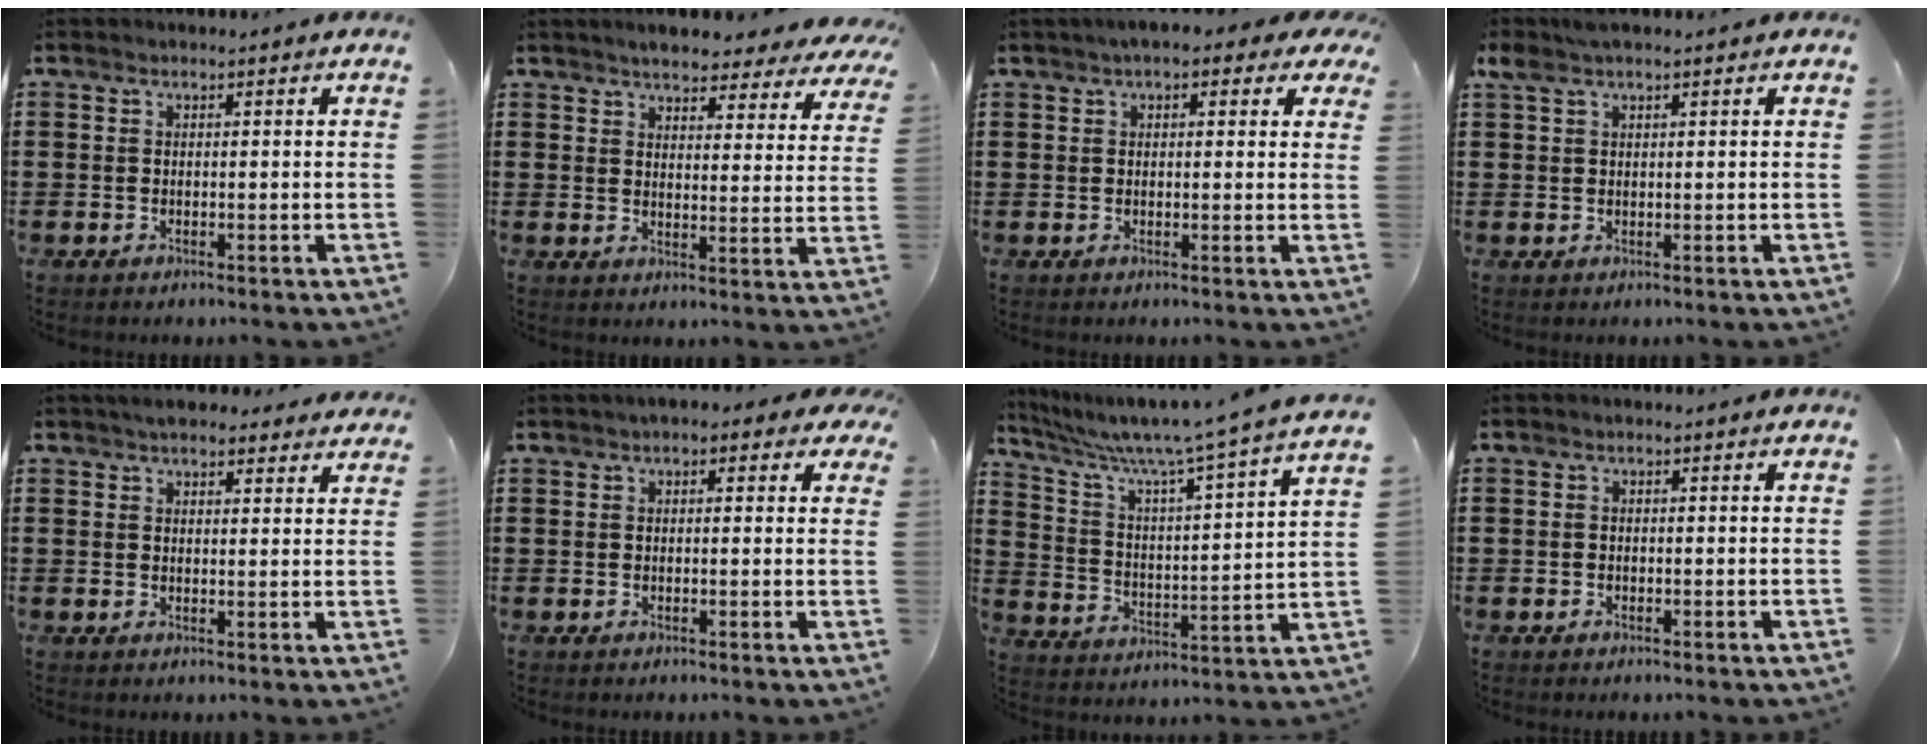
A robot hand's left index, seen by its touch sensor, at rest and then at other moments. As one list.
[{"total": 4.5, "force": [4.4, 0.3, 1.1], "torque": [-0.033, -0.021, 0.075]}, {"total": 2.9, "force": [1.9, 1.0, 1.9], "torque": [-0.044, 0.007, 0.033]}, {"total": 2.2, "force": [1.3, 0.6, 1.7], "torque": [-0.037, 0.004, 0.025]}, {"total": 3.6, "force": [3.2, 1.2, 1.1], "torque": [-0.021, -0.002, 0.058]}, {"total": 1.9, "force": [1.1, 1.0, 1.2], "torque": [-0.029, 0.010, 0.018]}, {"total": 6.9, "force": [5.8, -0.8, 3.6], "torque": [-0.098, -0.051, 0.085]}, {"total": 0.5, "force": [-0.3, 0.4, 0.0], "torque": [-0.003, 0.002, -0.007]}]